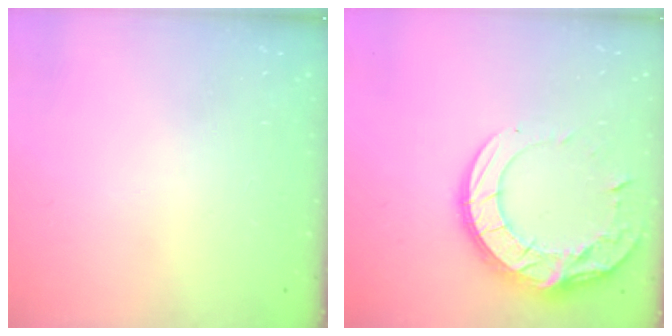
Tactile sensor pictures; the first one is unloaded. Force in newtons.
{"total": 17.1, "press": 17.1, "slide": 0.6}